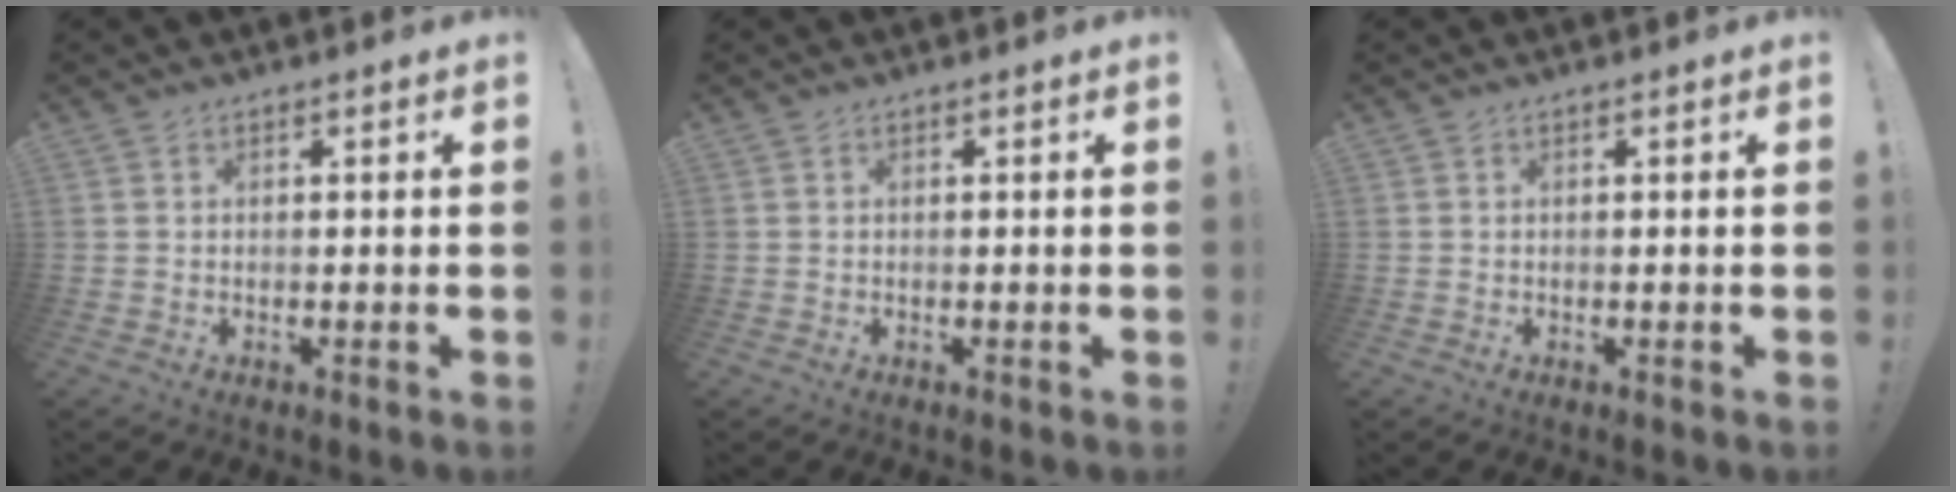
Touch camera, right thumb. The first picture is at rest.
{"total": 0.0}
{"total": 0.0}